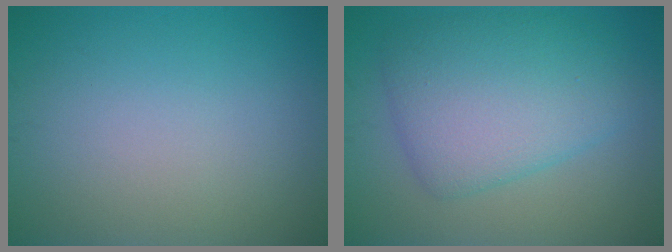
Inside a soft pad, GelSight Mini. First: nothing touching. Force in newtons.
{"total": 6.7, "press": 6.7, "slide": 0.1}